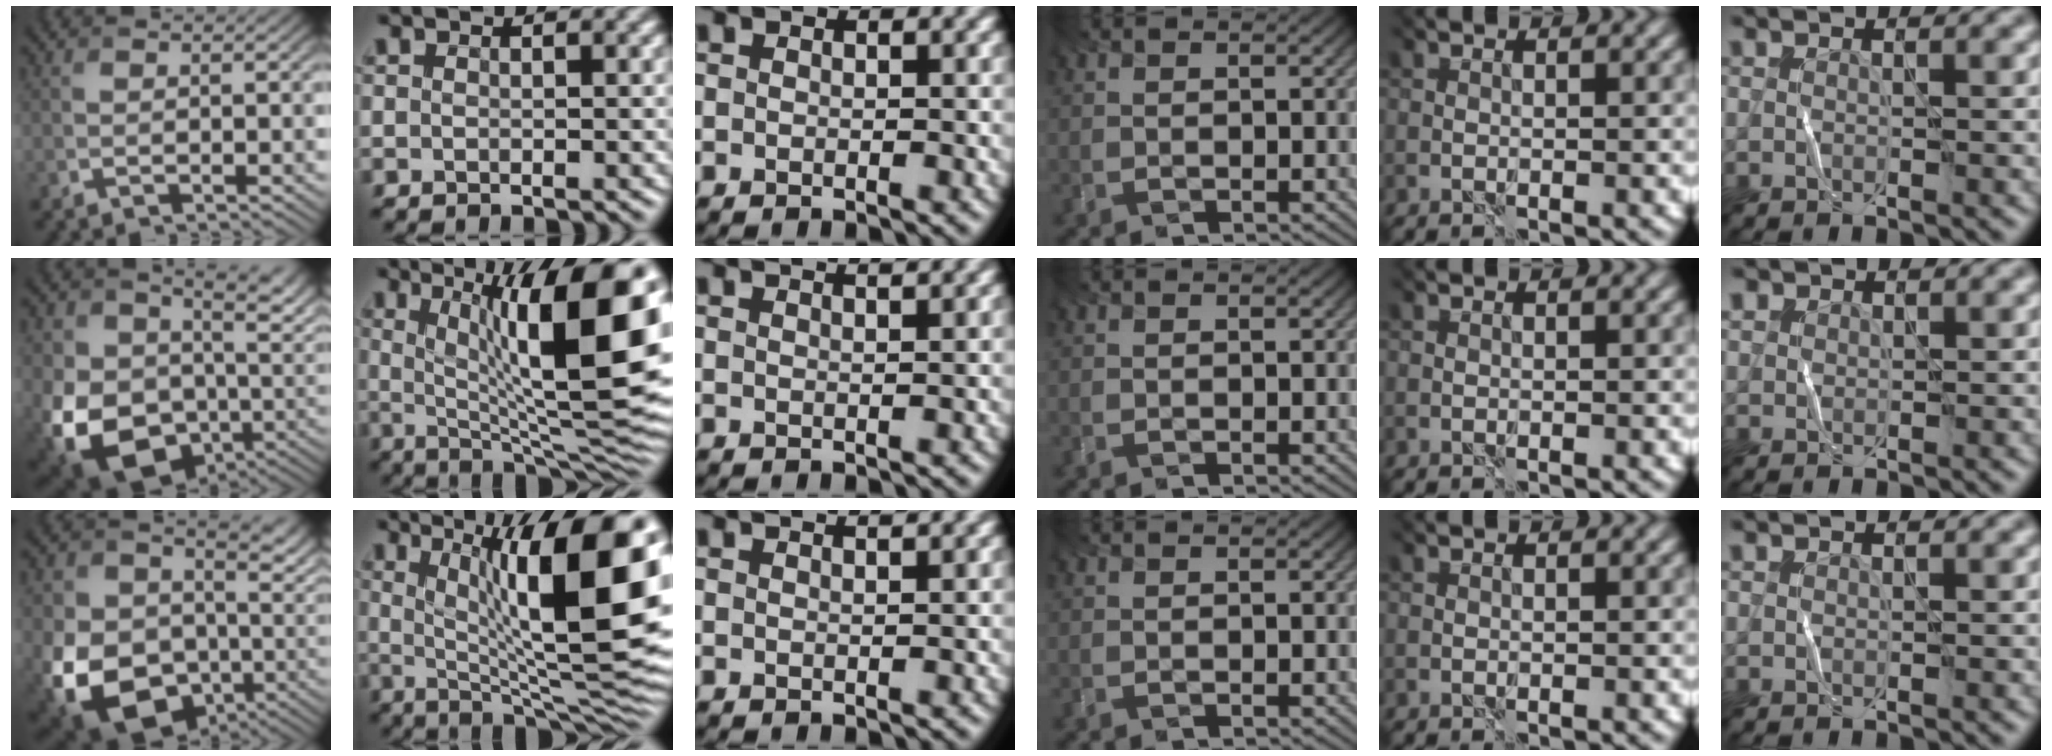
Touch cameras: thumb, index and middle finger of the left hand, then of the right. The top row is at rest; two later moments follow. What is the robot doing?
{"motion": "fold", "object": "bandana"}